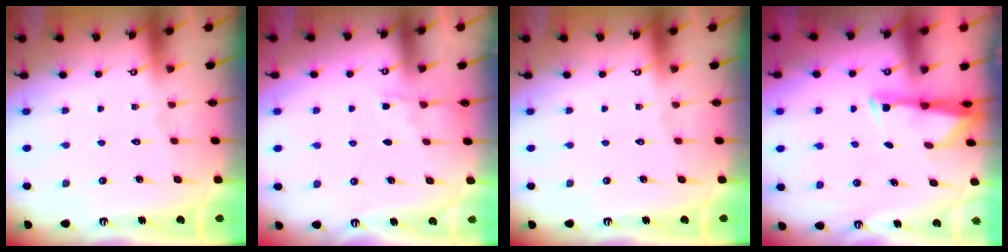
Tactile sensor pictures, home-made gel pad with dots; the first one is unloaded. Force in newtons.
{"total": 2.9, "press": 2.9, "slide": 0.4}
{"total": 0.0}
{"total": 2.9, "press": 2.9, "slide": 0.4}